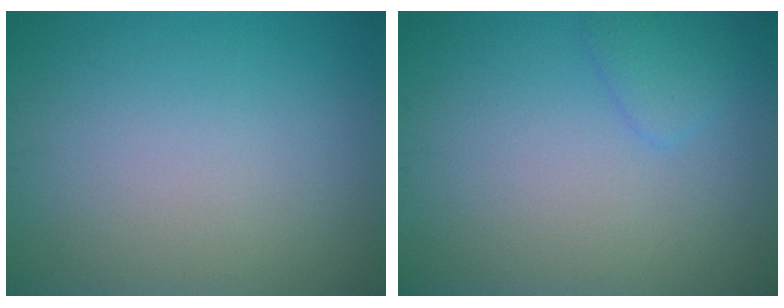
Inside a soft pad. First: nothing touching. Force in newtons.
{"total": 1.4, "press": 1.4, "slide": 0.1}